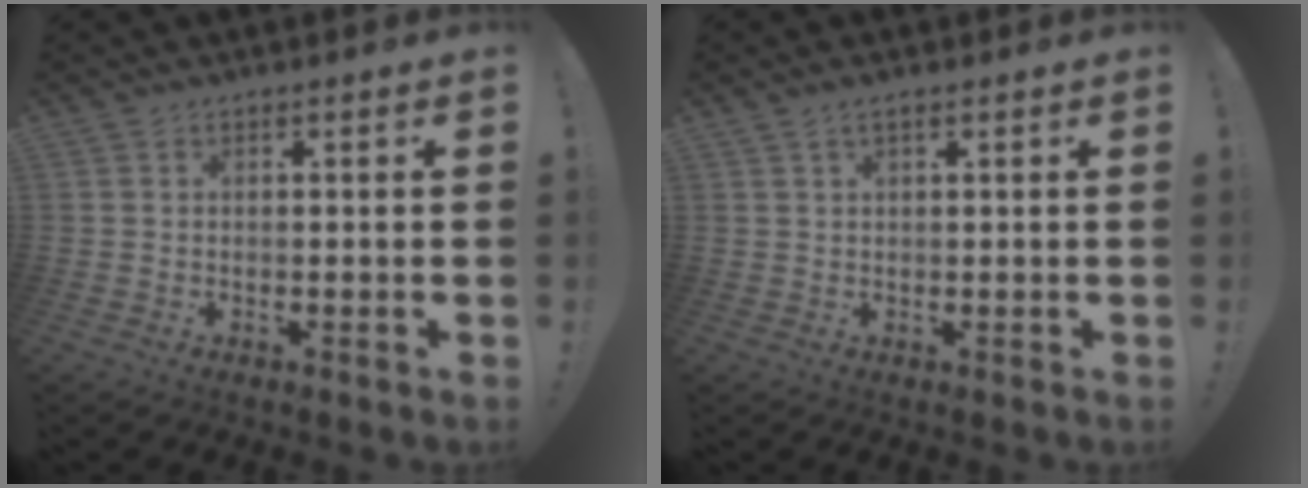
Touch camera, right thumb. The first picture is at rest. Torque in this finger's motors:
{"motor_torque": [0.12, -0.38, -0.07, 0.07, 0.11]}